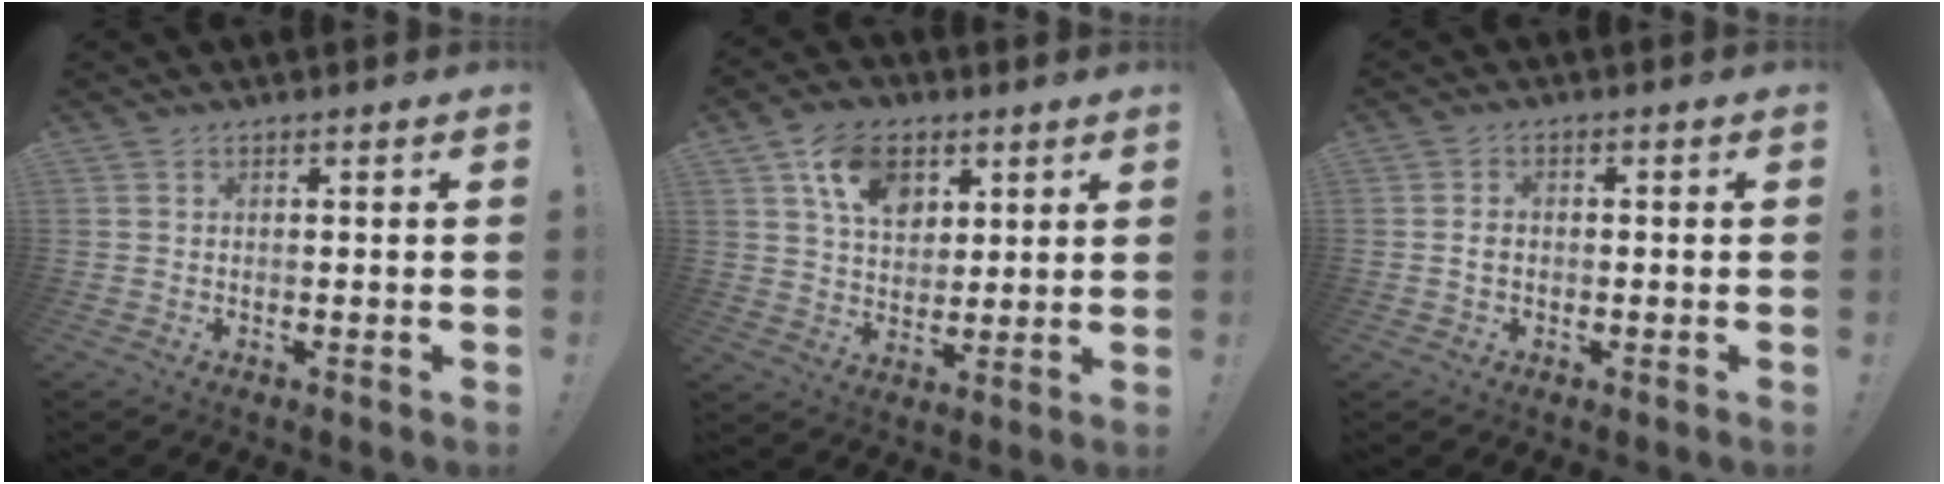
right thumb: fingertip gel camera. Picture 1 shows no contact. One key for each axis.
{"total": 13.1, "fx": 6.4, "fy": 9.0, "fz": 7.0, "tx": -0.104, "ty": -0.019, "tz": 0.120}
{"total": 2.2, "fx": -0.5, "fy": 1.6, "fz": 1.3, "tx": -0.017, "ty": 0.006, "tz": -0.011}